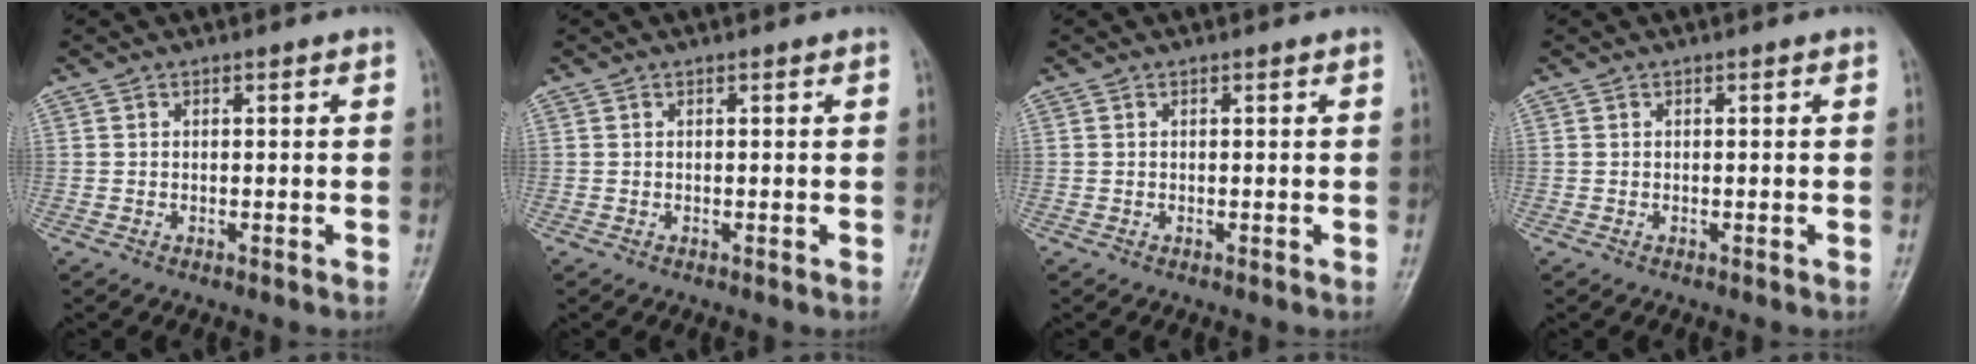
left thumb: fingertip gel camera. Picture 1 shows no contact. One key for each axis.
{"total": 0.0}
{"total": 0.0}
{"total": 0.0}